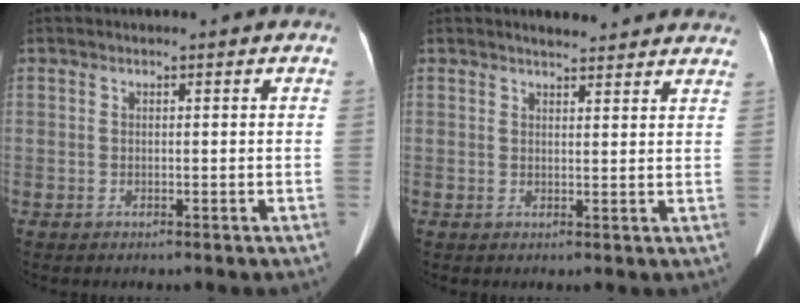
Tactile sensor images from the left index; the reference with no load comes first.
{"total": 7.9, "force": [7.3, 1.5, 2.6], "torque": [-0.026, 0.010, 0.075]}